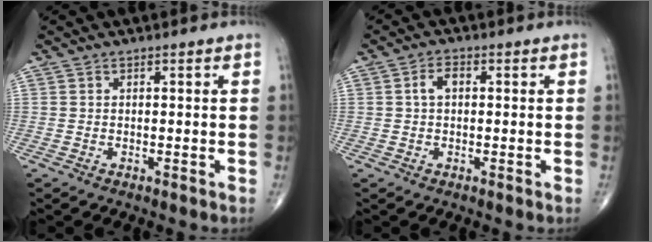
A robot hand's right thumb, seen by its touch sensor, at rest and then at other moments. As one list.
[{"total": 2.7, "force": [0.3, 1.6, 2.2], "torque": [-0.040, 0.011, 0.001]}]